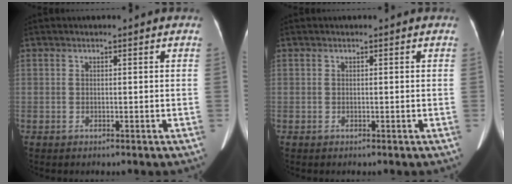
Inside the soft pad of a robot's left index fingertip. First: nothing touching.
{"total": 0.0}